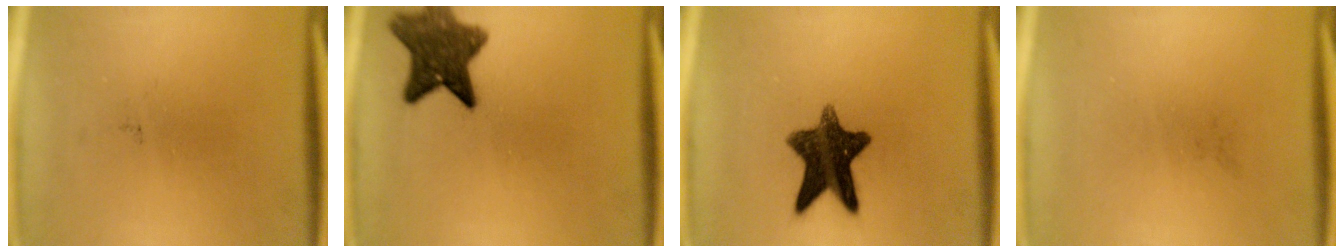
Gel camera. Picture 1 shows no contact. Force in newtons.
{"total": 8.9}
{"total": 11.8}
{"total": 0.0}